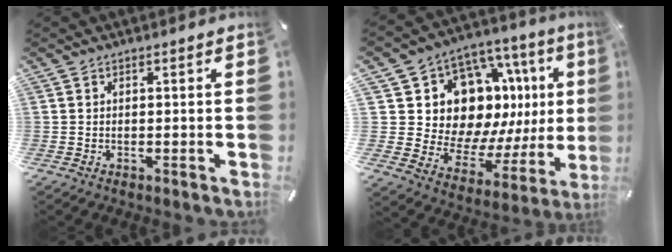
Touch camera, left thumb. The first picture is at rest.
{"total": 16.6, "force": [7.4, 12.7, 7.6], "torque": [-0.111, -0.079, 0.159]}